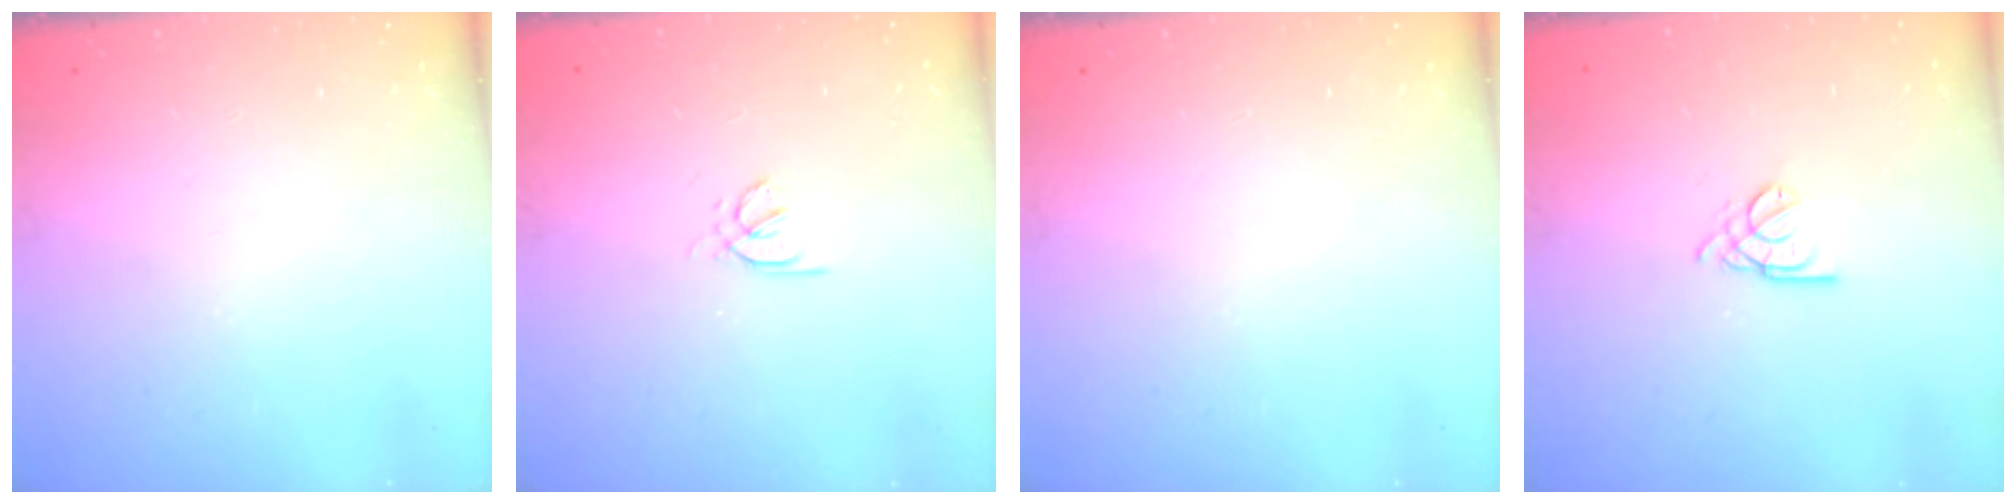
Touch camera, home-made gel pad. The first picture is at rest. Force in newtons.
{"total": 1.2, "press": 1.2, "slide": 0.4}
{"total": 0.0}
{"total": 2.3, "press": 2.3, "slide": 0.5}